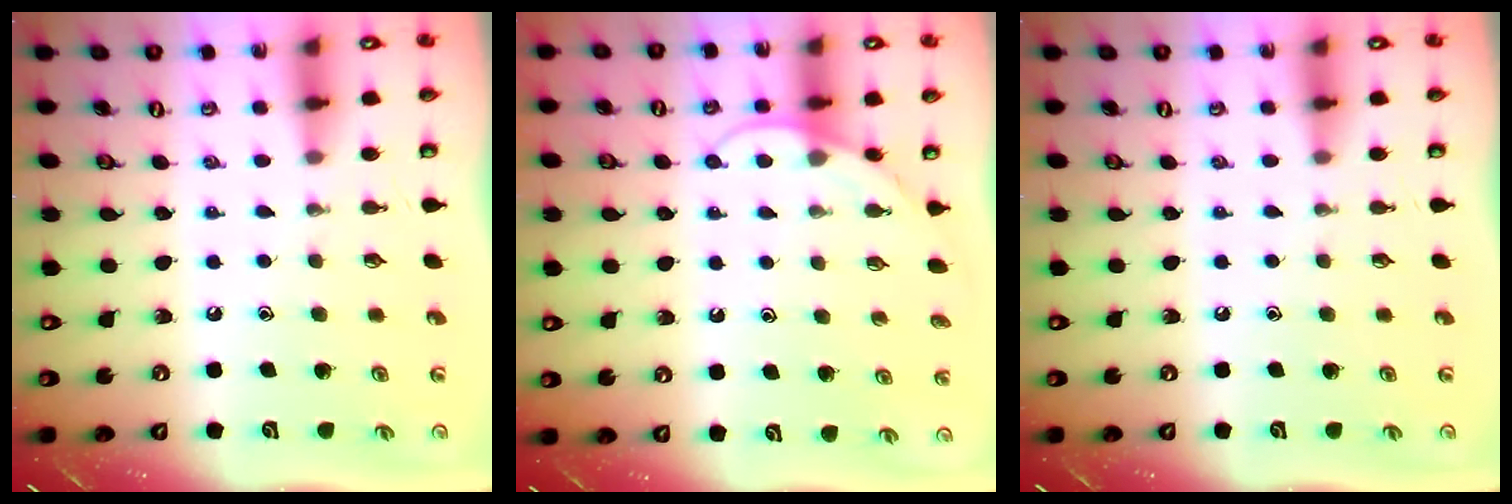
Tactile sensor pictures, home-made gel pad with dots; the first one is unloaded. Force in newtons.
{"total": 6.5, "press": 6.5, "slide": 0.5}
{"total": 0.0}